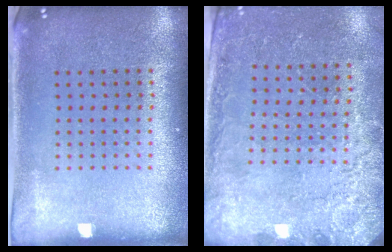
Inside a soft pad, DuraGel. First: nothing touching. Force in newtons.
{"total": 2.5, "press": 2.3, "slide": 0.8}